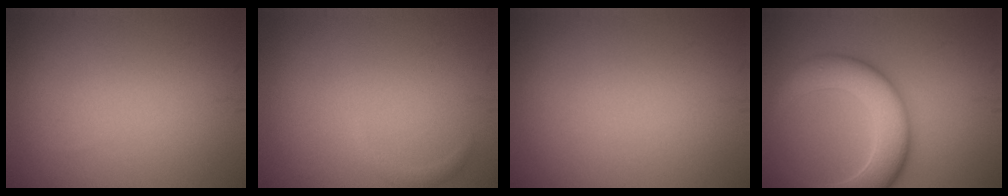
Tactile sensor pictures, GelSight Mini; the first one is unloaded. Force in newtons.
{"total": 0.8, "press": 0.8, "slide": 0.0}
{"total": 0.0}
{"total": 7.6, "press": 7.6, "slide": 0.3}